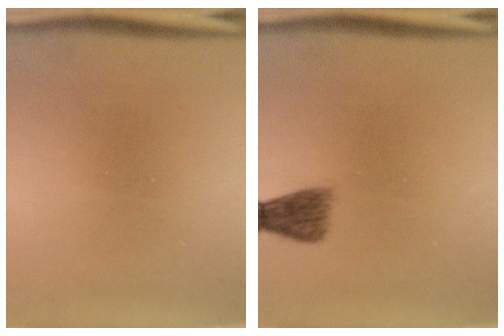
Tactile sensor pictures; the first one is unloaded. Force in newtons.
{"total": 2.7}